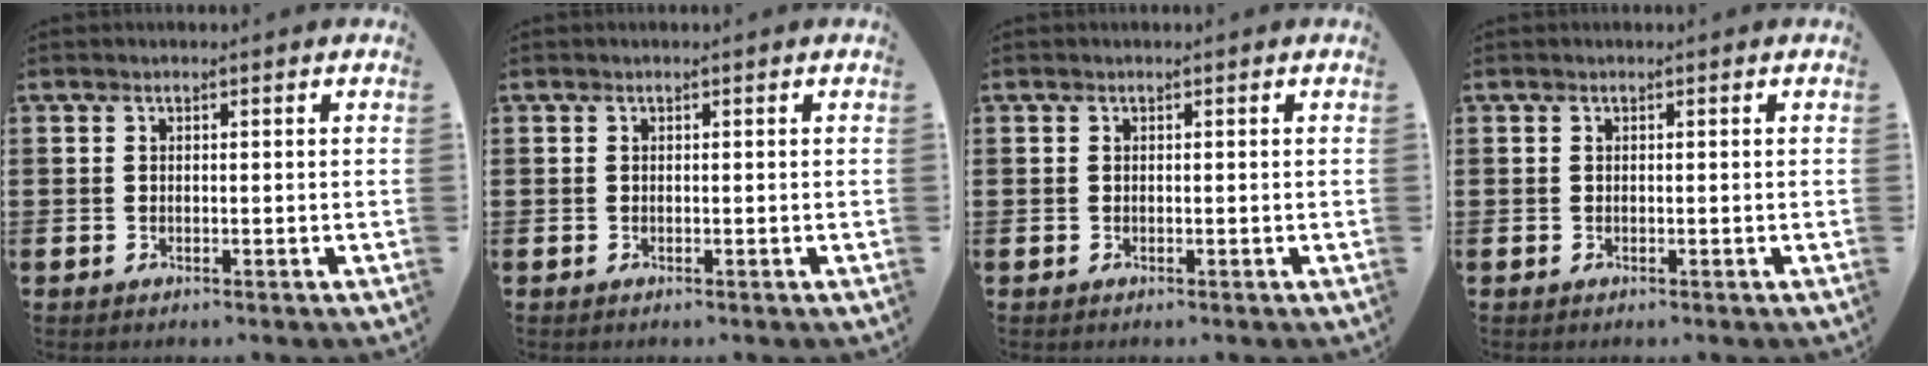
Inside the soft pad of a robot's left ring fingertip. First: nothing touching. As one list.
[{"total": 0.0}, {"total": 0.0}, {"total": 0.0}]